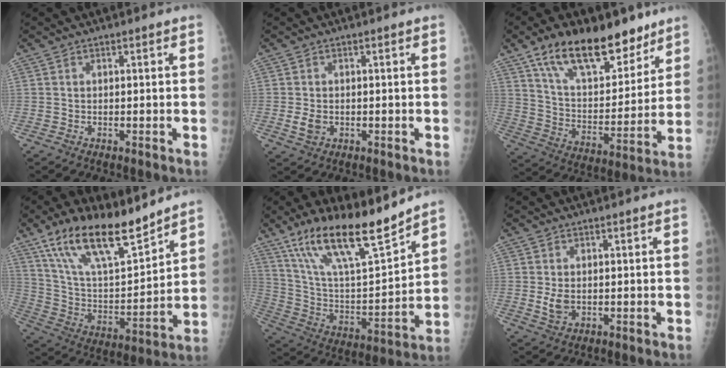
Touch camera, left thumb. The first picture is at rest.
{"total": 2.7, "force": [-0.4, 2.0, 1.8], "torque": [-0.034, -0.002, -0.005]}
{"total": 21.1, "force": [14.2, 9.8, 12.2], "torque": [-0.158, -0.064, 0.244]}
{"total": 20.6, "force": [14.9, 6.6, 12.6], "torque": [-0.193, -0.067, 0.274]}
{"total": 21.6, "force": [16.0, 4.9, 13.7], "torque": [-0.217, -0.071, 0.291]}
{"total": 3.1, "force": [0.0, 2.1, 2.3], "torque": [-0.042, -0.007, 0.006]}